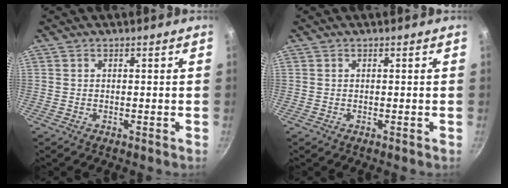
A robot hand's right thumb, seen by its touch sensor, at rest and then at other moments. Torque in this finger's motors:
{"motor_torque": [-0.01, 0.01, 0.00, 0.00, 0.00]}